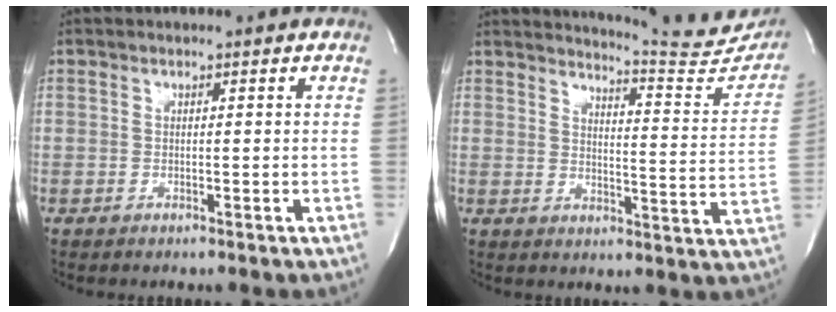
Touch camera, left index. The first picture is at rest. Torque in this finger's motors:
{"motor_torque": [-0.05, -0.13, 0.00, 0.00]}